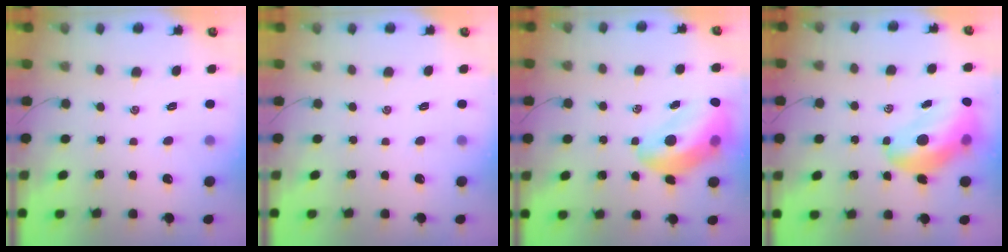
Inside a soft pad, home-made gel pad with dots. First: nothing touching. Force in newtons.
{"total": 0.0}
{"total": 14.2, "press": 13.7, "slide": 3.7}
{"total": 13.8, "press": 13.2, "slide": 3.9}